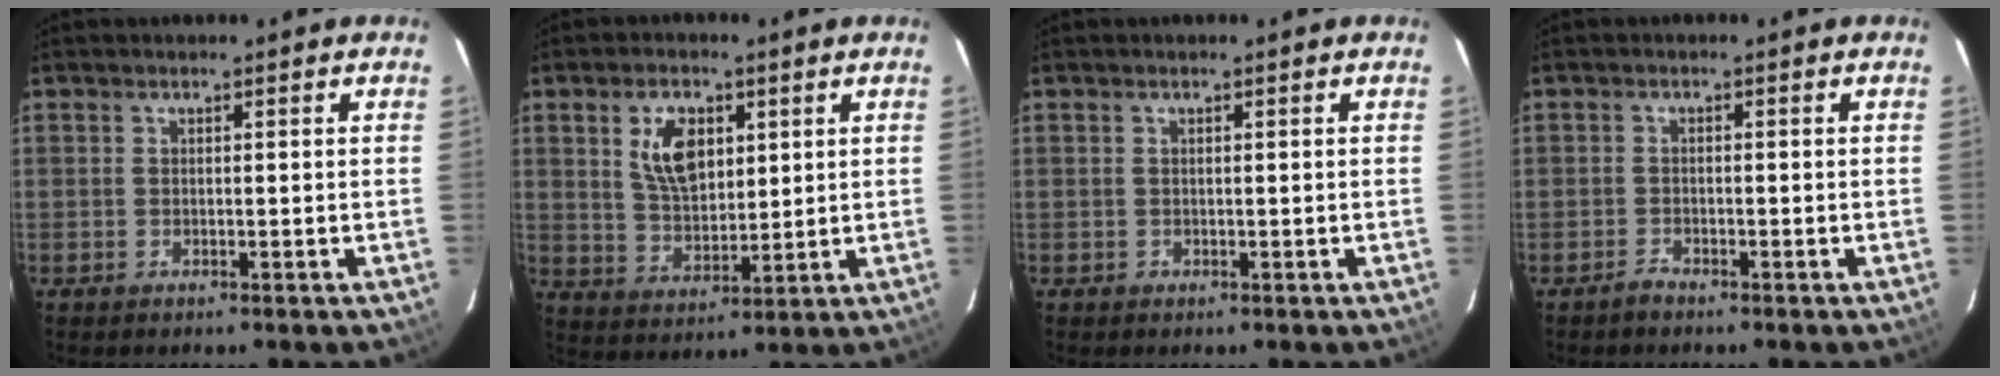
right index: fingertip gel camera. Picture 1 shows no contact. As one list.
[{"total": 9.0, "force": [3.2, 5.2, 6.6], "torque": [-0.125, 0.009, 0.068]}, {"total": 0.8, "force": [-0.6, 0.5, -0.3], "torque": [0.005, 0.005, -0.012]}, {"total": 1.4, "force": [-1.3, 0.7, 0.0], "torque": [-0.002, 0.003, -0.024]}]